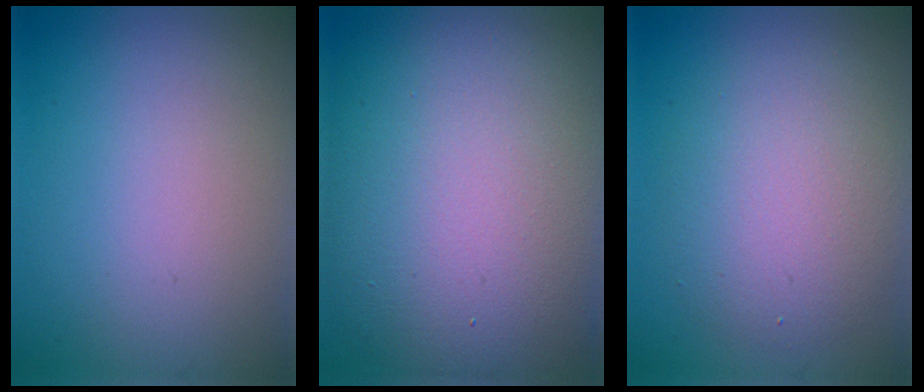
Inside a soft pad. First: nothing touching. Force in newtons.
{"total": 13.1, "press": 13.1, "slide": 1.1}
{"total": 5.5, "press": 5.5, "slide": 0.5}